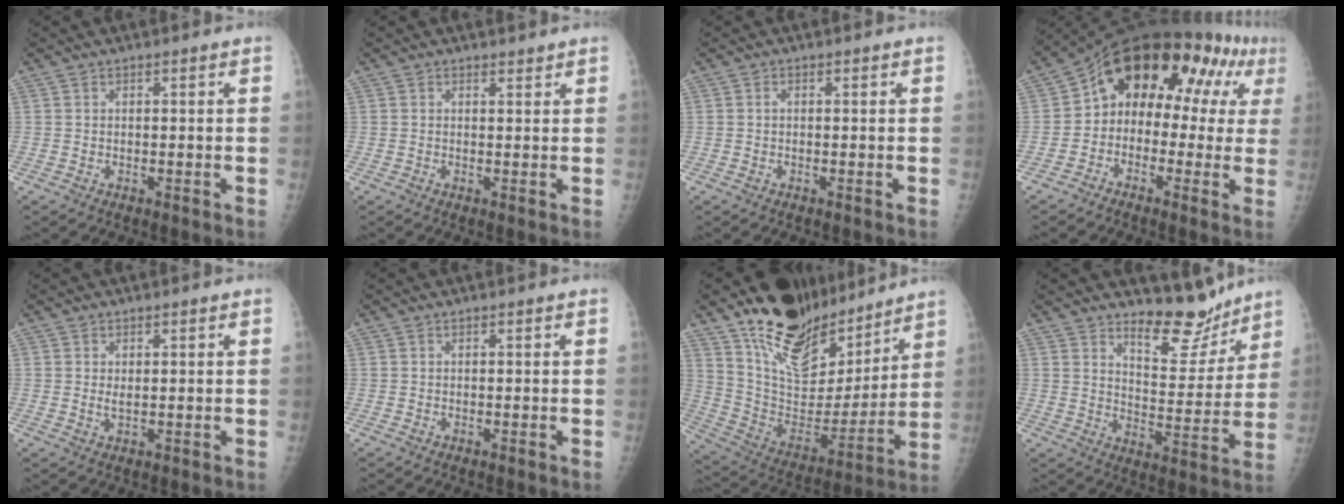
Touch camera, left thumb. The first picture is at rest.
{"total": 1.1, "force": [1.0, 0.3, 0.2], "torque": [0.000, -0.008, 0.015]}
{"total": 0.7, "force": [0.1, 0.4, 0.6], "torque": [-0.011, 0.001, 0.002]}
{"total": 16.9, "force": [3.5, 11.6, 11.8], "torque": [-0.101, 0.055, 0.038]}
{"total": 1.6, "force": [0.4, 0.8, 1.3], "torque": [-0.020, -0.005, 0.010]}
{"total": 0.0}
{"total": 22.9, "force": [17.7, 10.0, 10.5], "torque": [-0.135, -0.102, 0.308]}
{"total": 10.7, "force": [9.3, 3.7, 3.8], "torque": [-0.017, -0.081, 0.152]}